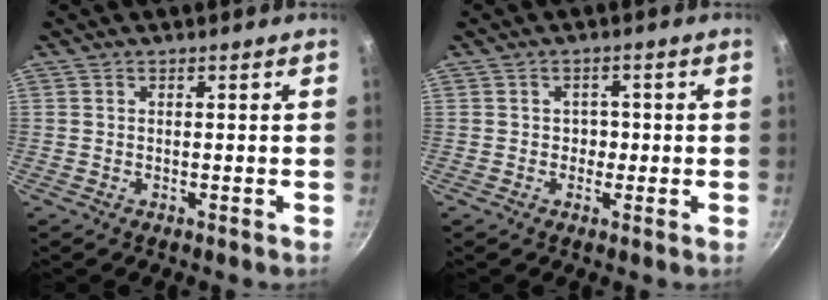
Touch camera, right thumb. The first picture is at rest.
{"total": 2.5, "force": [-0.2, 2.1, 1.3], "torque": [0.007, 0.008, -0.009]}